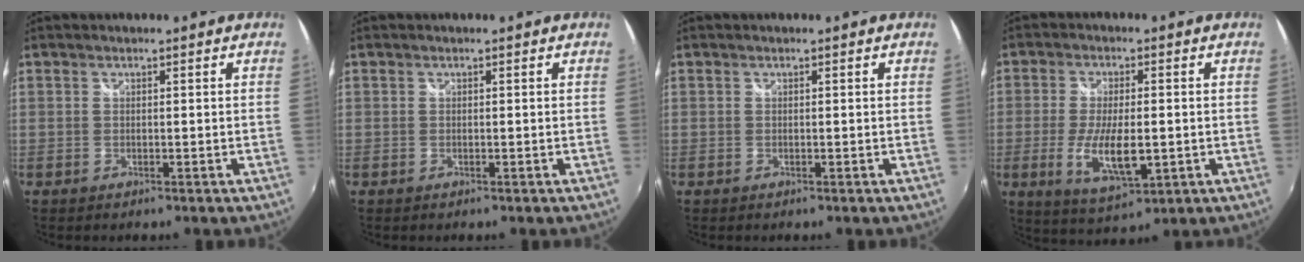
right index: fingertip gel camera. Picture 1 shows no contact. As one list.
[{"total": 0.0}, {"total": 0.0}, {"total": 10.0, "force": [-2.2, 3.5, 9.1], "torque": [-0.181, -0.020, -0.033]}]